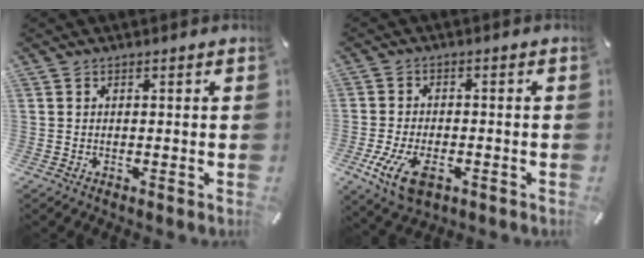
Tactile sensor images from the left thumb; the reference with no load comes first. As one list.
[{"total": 8.9, "force": [-3.7, 5.2, 6.2], "torque": [-0.138, -0.001, -0.068]}]